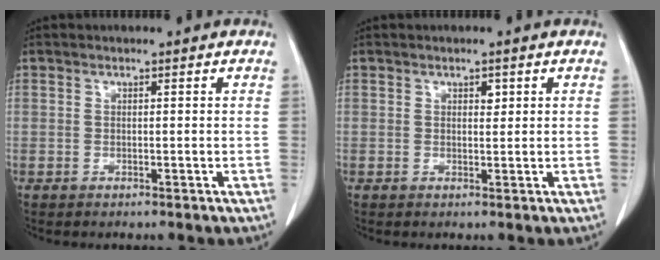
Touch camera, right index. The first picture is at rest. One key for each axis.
{"total": 1.1, "fx": 0.5, "fy": 0.6, "fz": 0.8, "tx": -0.008, "ty": -0.002, "tz": 0.007}